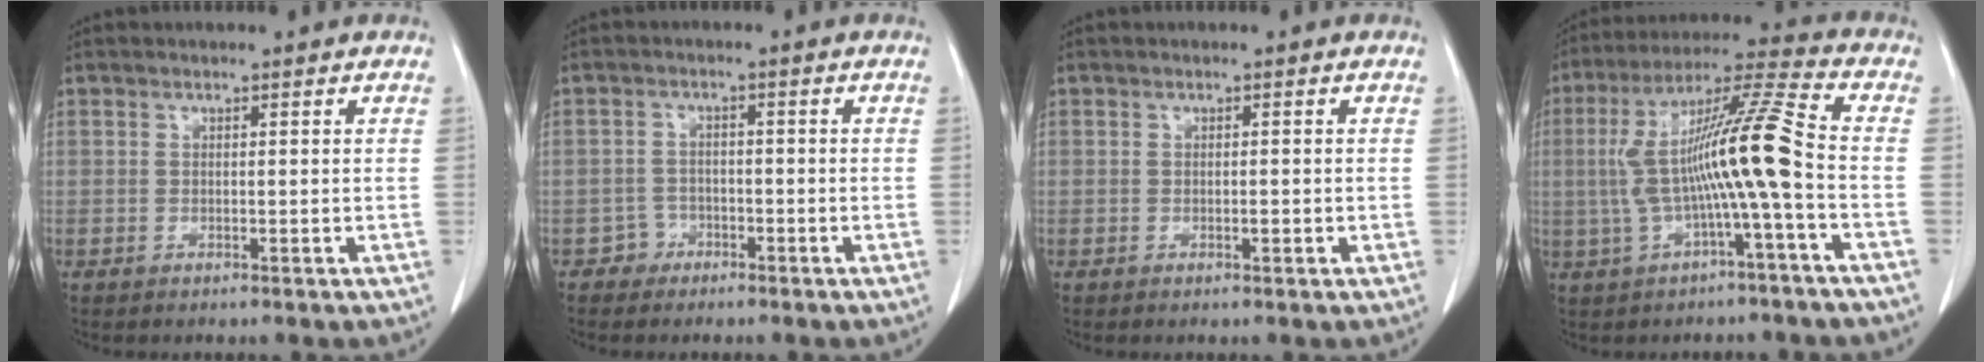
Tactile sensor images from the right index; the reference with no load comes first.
{"total": 2.4, "force": [-1.6, 1.7, -0.4], "torque": [0.013, 0.011, -0.033]}
{"total": 0.6, "force": [-0.1, 0.4, 0.5], "torque": [-0.008, 0.001, -0.001]}
{"total": 13.1, "force": [-1.6, -0.3, 13.0], "torque": [-0.242, 0.027, -0.032]}